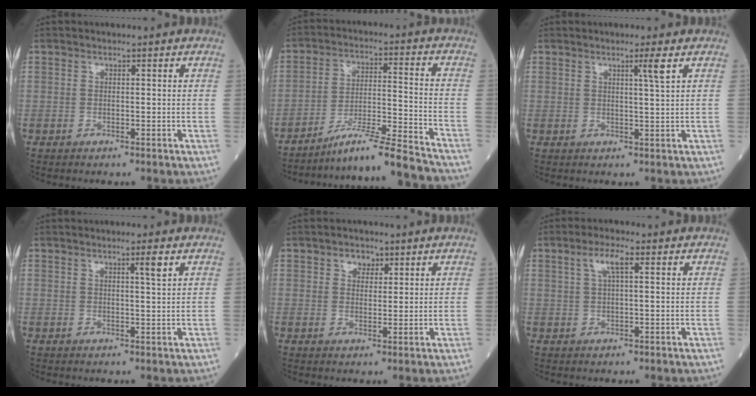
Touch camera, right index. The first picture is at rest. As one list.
[{"total": 12.5, "force": [-11.5, -2.2, 4.4], "torque": [-0.058, 0.008, -0.194]}, {"total": 2.3, "force": [1.2, -0.7, 1.8], "torque": [-0.033, -0.007, 0.022]}, {"total": 2.0, "force": [1.1, -0.4, 1.7], "torque": [-0.028, -0.004, 0.018]}, {"total": 2.5, "force": [1.5, 1.8, 1.1], "torque": [-0.015, 0.003, 0.023]}, {"total": 3.6, "force": [1.4, 0.6, 3.2], "torque": [-0.066, 0.012, 0.028]}]